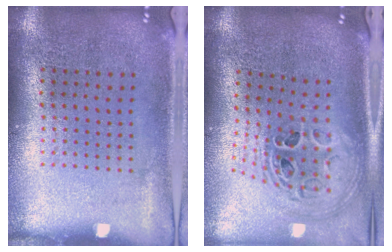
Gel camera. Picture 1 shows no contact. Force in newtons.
{"total": 1.8, "press": 1.6, "slide": 1.0}